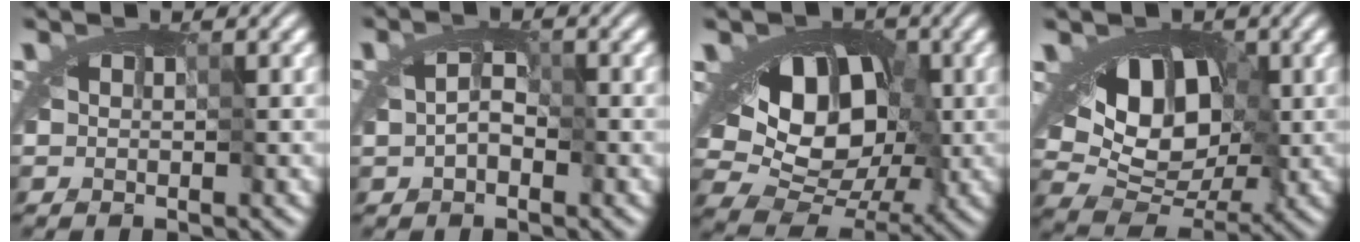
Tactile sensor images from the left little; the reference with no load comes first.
{"total": 1.8, "force": [-1.2, 1.2, 0.7], "torque": [-0.005, 0.002, -0.018]}
{"total": 10.6, "force": [1.6, 7.9, 6.9], "torque": [-0.097, 0.028, 0.012]}
{"total": 8.6, "force": [1.2, 6.0, 6.0], "torque": [-0.084, 0.005, 0.020]}